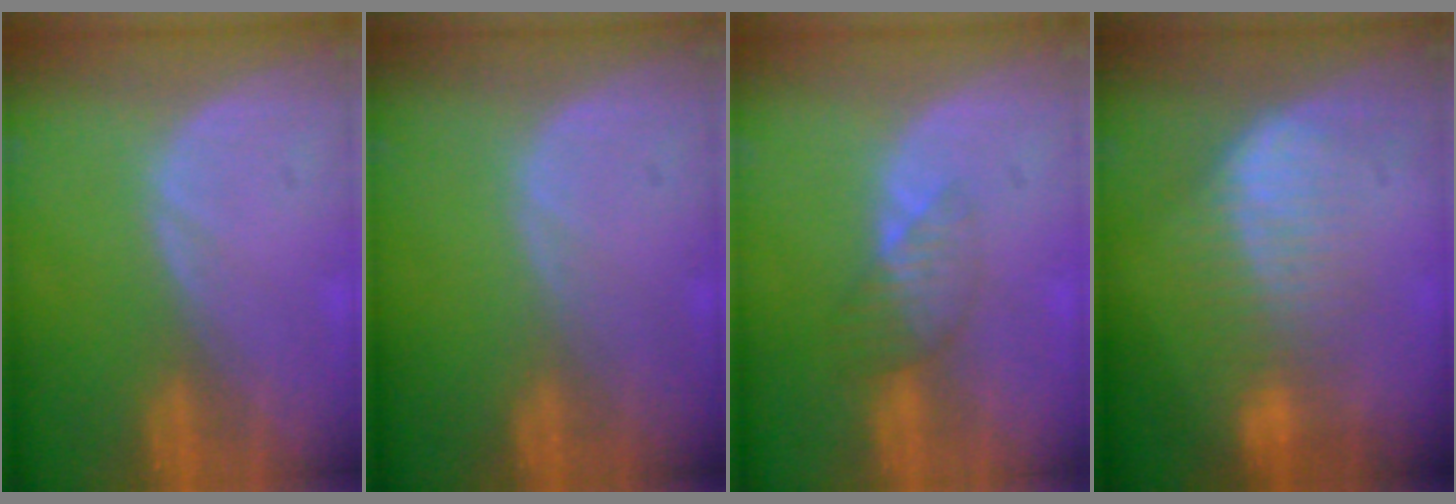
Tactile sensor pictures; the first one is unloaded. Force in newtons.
{"total": 0.0}
{"total": 3.6, "press": 3.2, "slide": 1.6}
{"total": 6.8, "press": 6.5, "slide": 2.3}